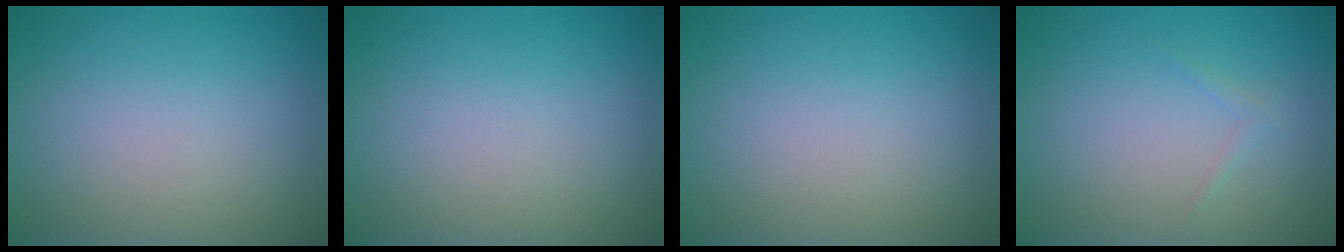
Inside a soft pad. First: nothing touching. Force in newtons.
{"total": 0.0}
{"total": 0.0}
{"total": 0.6, "press": 0.6, "slide": 0.0}